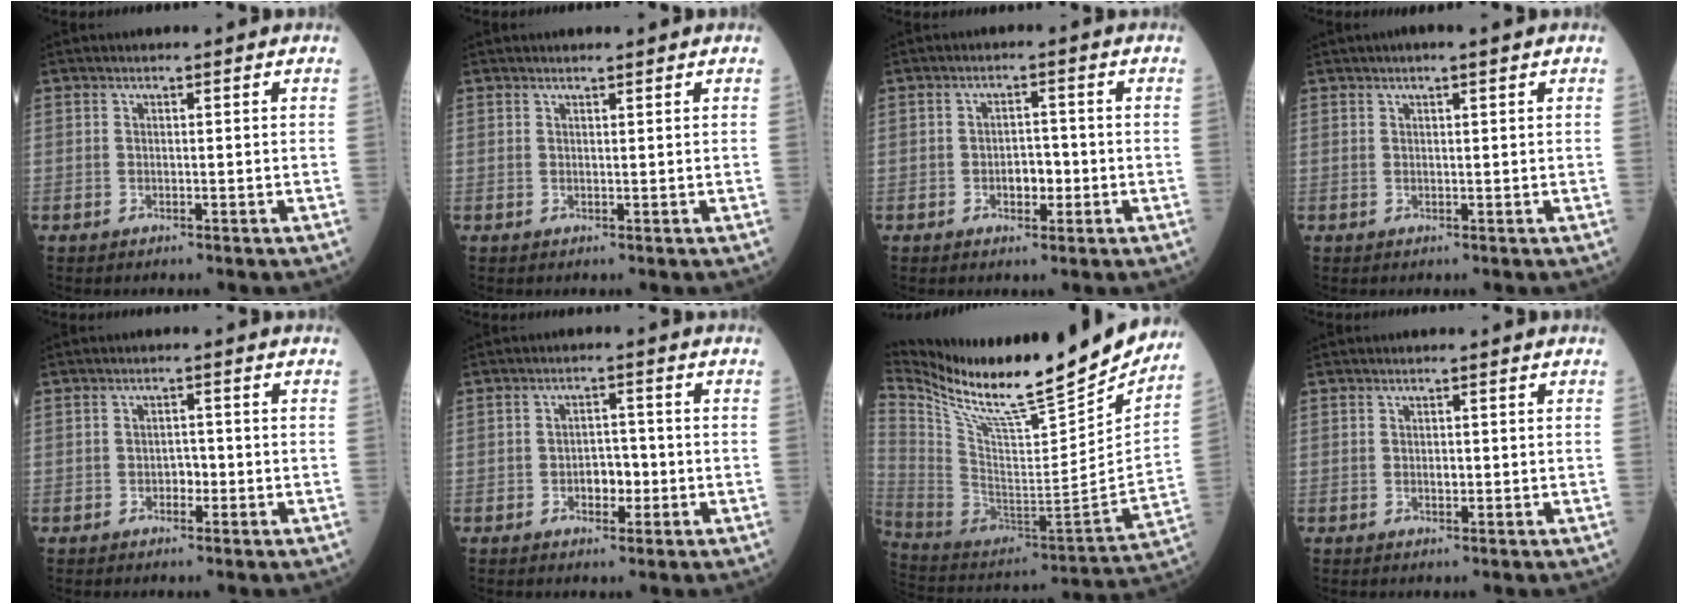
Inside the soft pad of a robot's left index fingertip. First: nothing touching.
{"total": 1.2, "force": [1.1, -0.1, 0.3], "torque": [-0.006, 0.007, 0.021]}
{"total": 3.0, "force": [-0.9, 1.7, 2.3], "torque": [-0.032, 0.005, -0.011]}
{"total": 1.9, "force": [1.3, 0.0, 1.4], "torque": [-0.024, 0.010, 0.021]}
{"total": 1.6, "force": [-0.6, 1.0, 1.0], "torque": [-0.010, 0.005, -0.010]}
{"total": 3.3, "force": [-1.0, 1.9, 2.5], "torque": [-0.033, 0.006, -0.014]}
{"total": 27.8, "force": [23.9, 2.8, 13.8], "torque": [-0.253, -0.070, 0.379]}
{"total": 0.7, "force": [0.0, 0.4, 0.6], "torque": [-0.010, 0.000, 0.003]}